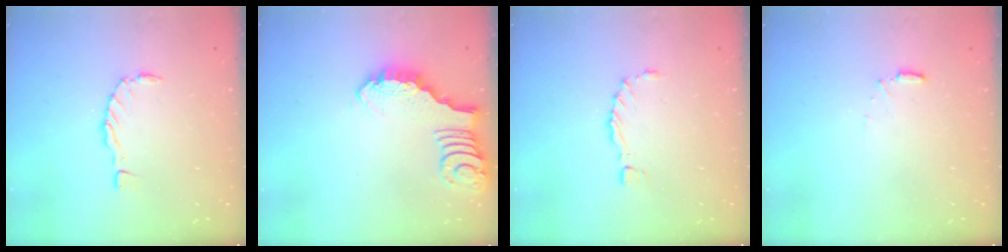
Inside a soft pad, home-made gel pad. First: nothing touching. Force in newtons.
{"total": 2.9, "press": 2.9, "slide": 0.2}
{"total": 1.1, "press": 1.1, "slide": 0.2}
{"total": 4.9, "press": 4.9, "slide": 0.5}